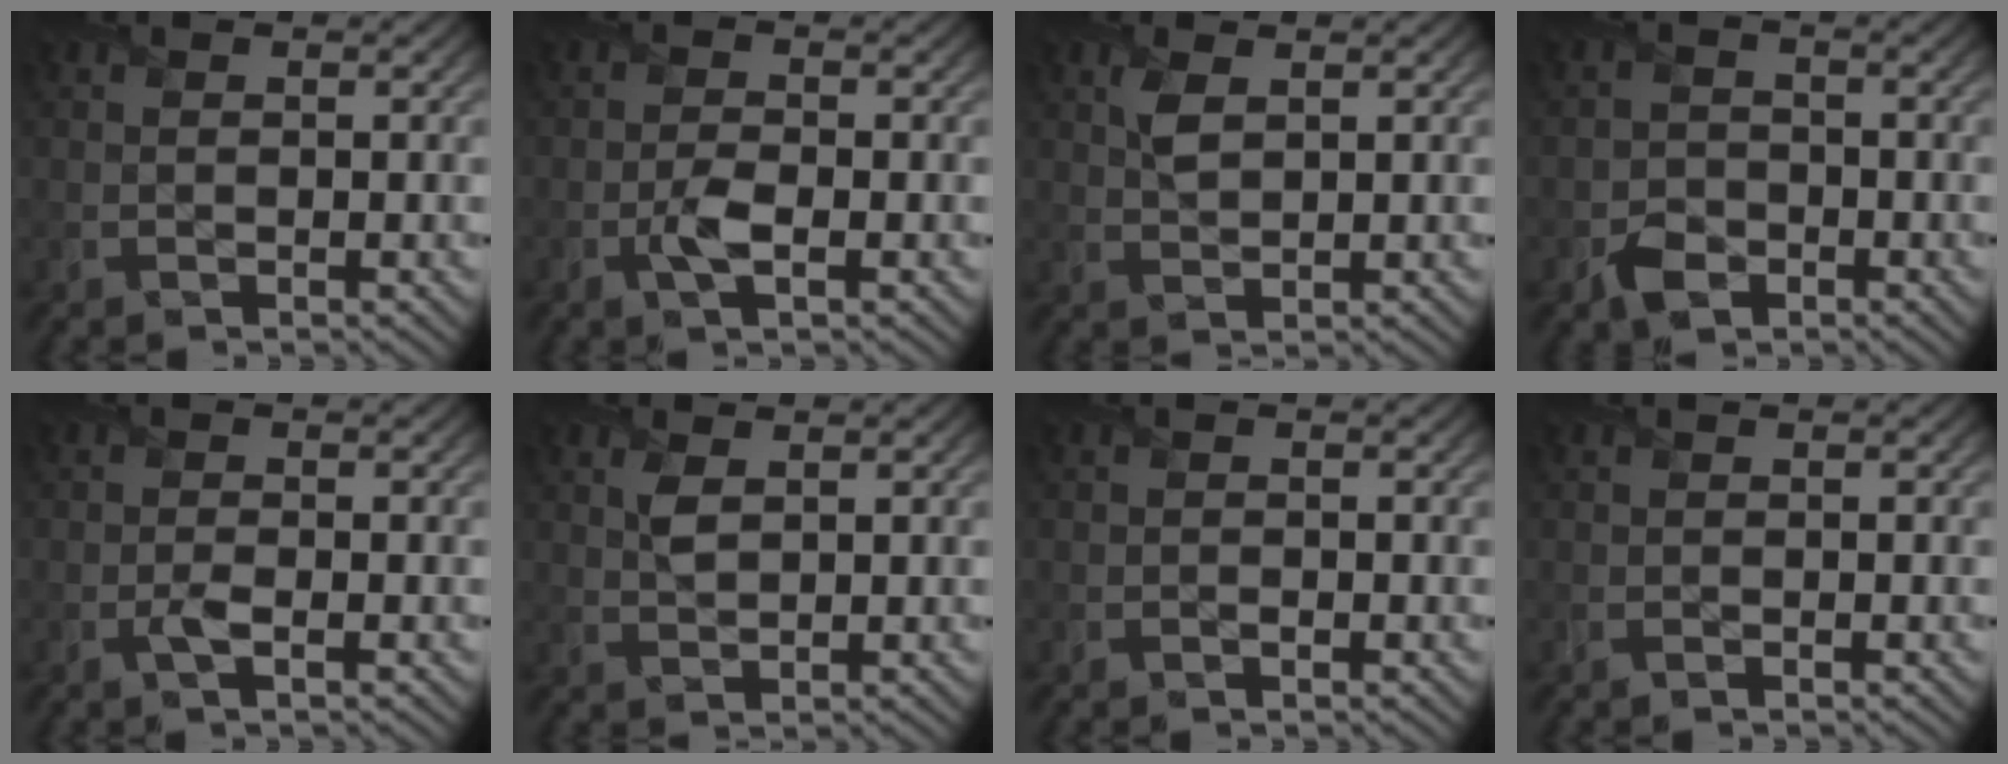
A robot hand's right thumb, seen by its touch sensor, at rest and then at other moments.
{"total": 2.1, "force": [-0.8, 1.0, 1.7], "torque": [-0.036, -0.002, -0.019]}
{"total": 2.3, "force": [1.1, 1.1, 1.6], "torque": [-0.042, 0.000, 0.025]}
{"total": 2.9, "force": [-1.7, 2.2, 0.7], "torque": [-0.009, -0.003, -0.040]}
{"total": 0.9, "force": [-0.4, 0.3, 0.7], "torque": [-0.015, 0.000, -0.011]}
{"total": 1.9, "force": [1.0, 0.9, 1.4], "torque": [-0.034, -0.001, 0.021]}
{"total": 0.0}
{"total": 0.0}